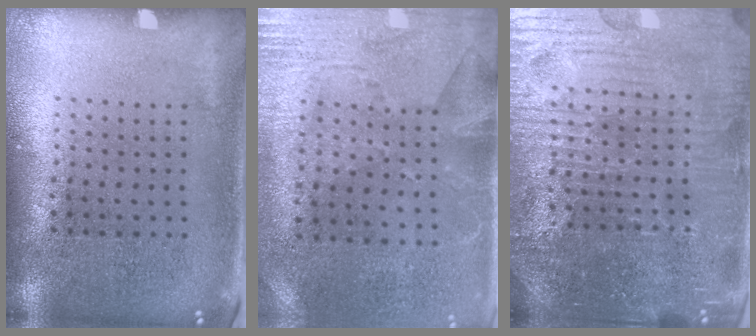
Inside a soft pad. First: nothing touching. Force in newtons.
{"total": 2.8, "press": 2.3, "slide": 1.5}
{"total": 5.6, "press": 5.3, "slide": 1.8}